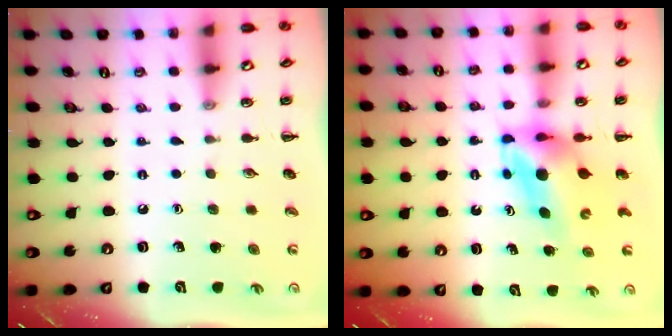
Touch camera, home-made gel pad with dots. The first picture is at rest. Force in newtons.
{"total": 5.1, "press": 4.9, "slide": 1.2}